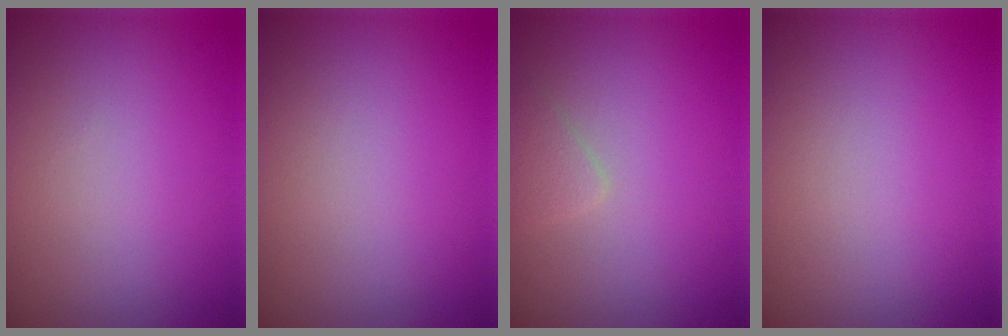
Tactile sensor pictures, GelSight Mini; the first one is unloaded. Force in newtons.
{"total": 0.0}
{"total": 1.2, "press": 1.2, "slide": 0.1}
{"total": 0.0}